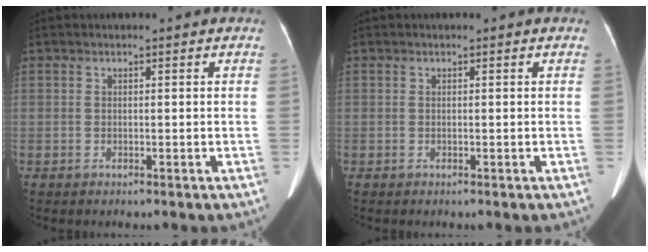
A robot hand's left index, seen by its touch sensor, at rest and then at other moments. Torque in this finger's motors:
{"motor_torque": [0.03, 0.03, 0.02, 0.01]}